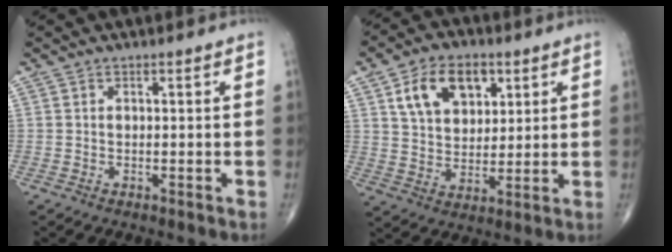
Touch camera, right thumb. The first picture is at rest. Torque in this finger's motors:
{"motor_torque": [-1.10, 1.25, 0.29, 0.03, 0.07]}